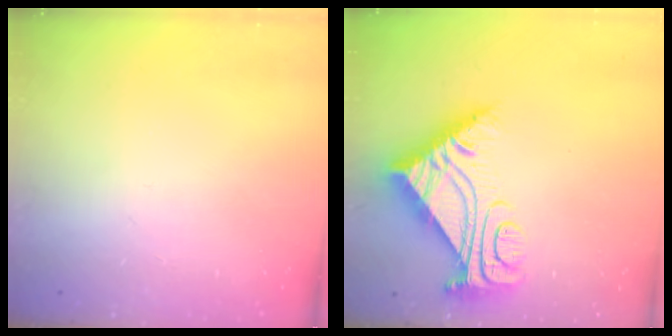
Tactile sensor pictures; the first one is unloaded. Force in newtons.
{"total": 11.1, "press": 11.0, "slide": 1.0}